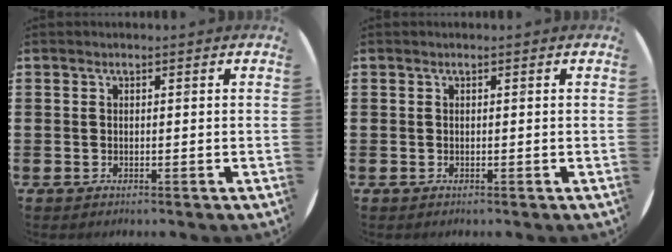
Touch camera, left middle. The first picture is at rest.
{"total": 0.0}